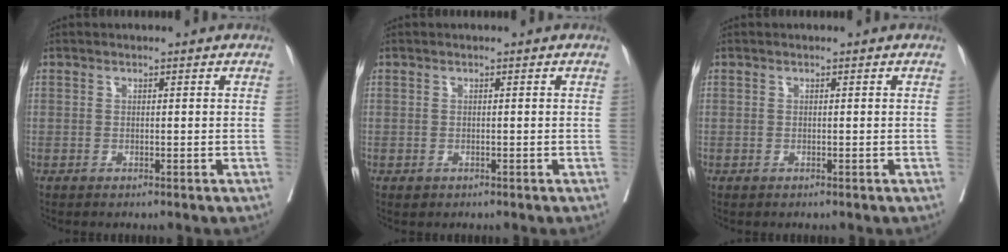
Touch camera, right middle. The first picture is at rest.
{"total": 0.6, "force": [-0.3, 0.5, 0.2], "torque": [-0.005, 0.002, 0.000]}
{"total": 0.0}